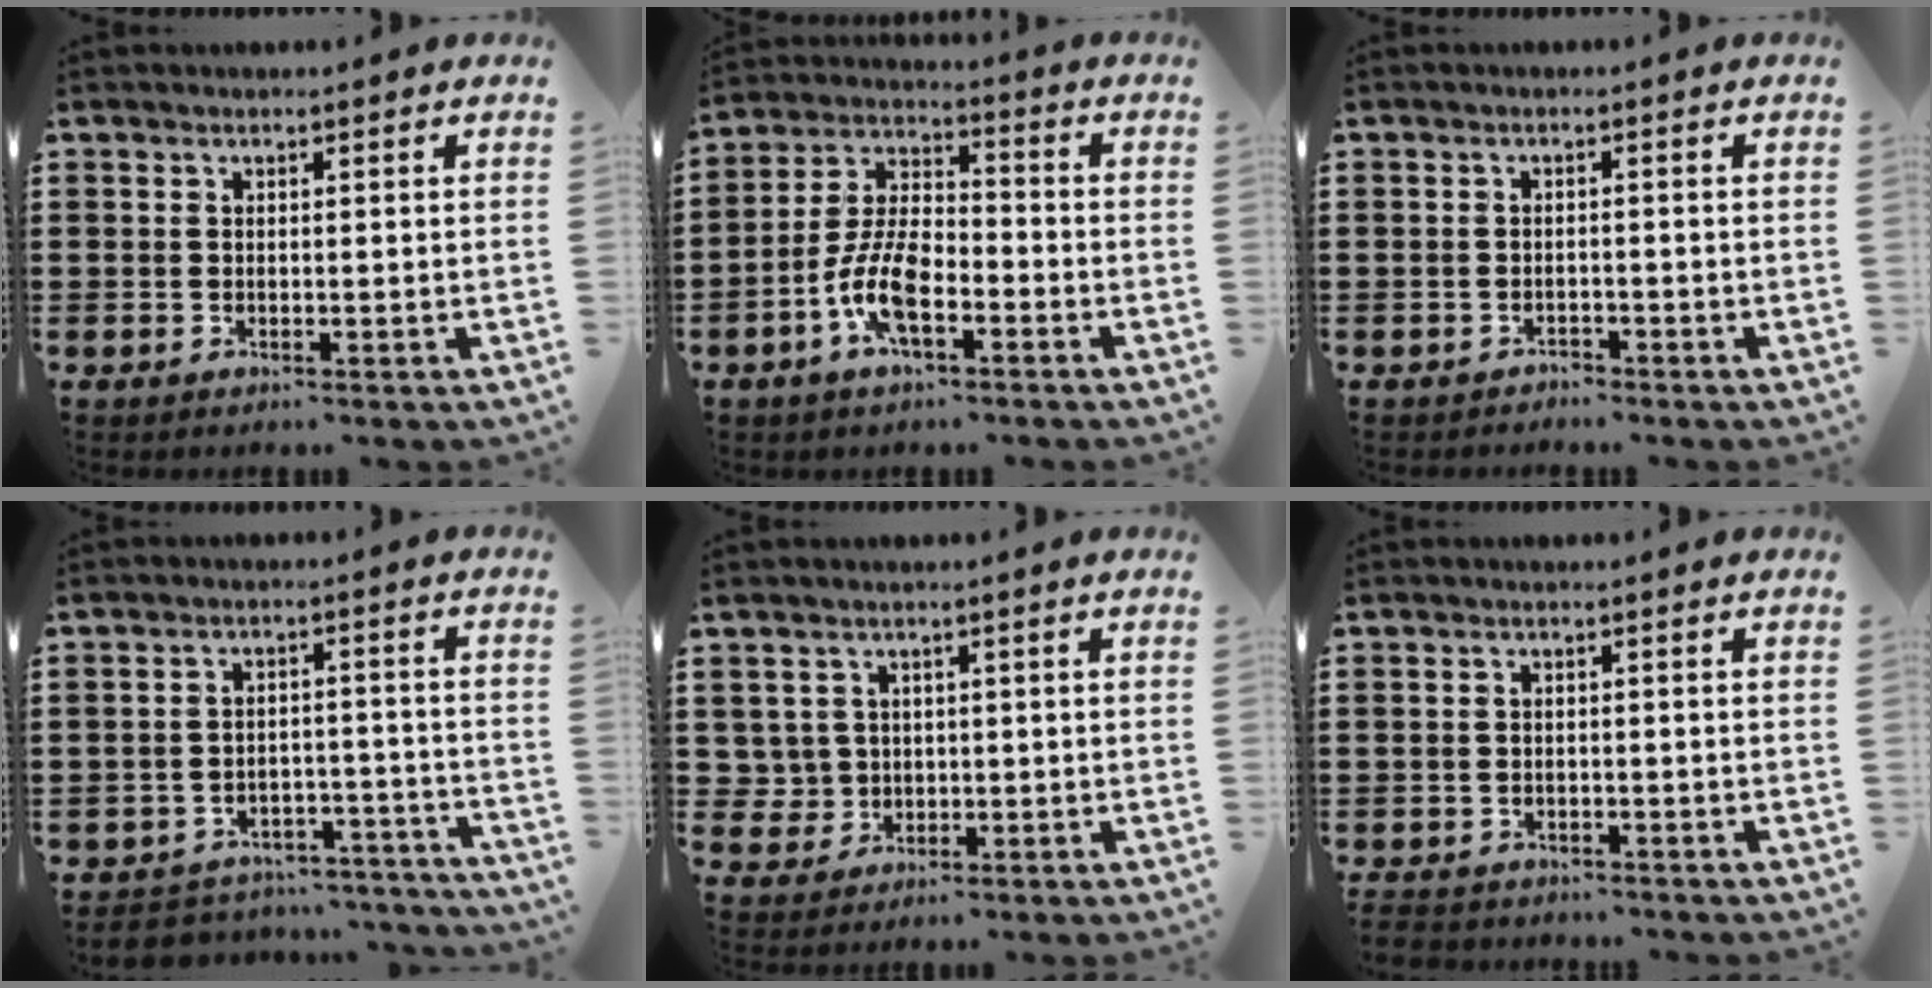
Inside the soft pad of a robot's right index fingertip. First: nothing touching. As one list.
[{"total": 9.0, "force": [-3.7, 3.9, 7.2], "torque": [-0.173, -0.004, -0.076]}, {"total": 1.4, "force": [-1.4, 0.2, -0.1], "torque": [-0.005, 0.001, -0.031]}, {"total": 4.2, "force": [-4.1, 0.9, 0.4], "torque": [-0.014, 0.005, -0.085]}, {"total": 2.6, "force": [0.0, 2.6, 0.2], "torque": [-0.019, 0.008, -0.001]}, {"total": 1.9, "force": [-1.8, 0.4, 0.1], "torque": [-0.015, -0.003, -0.043]}]